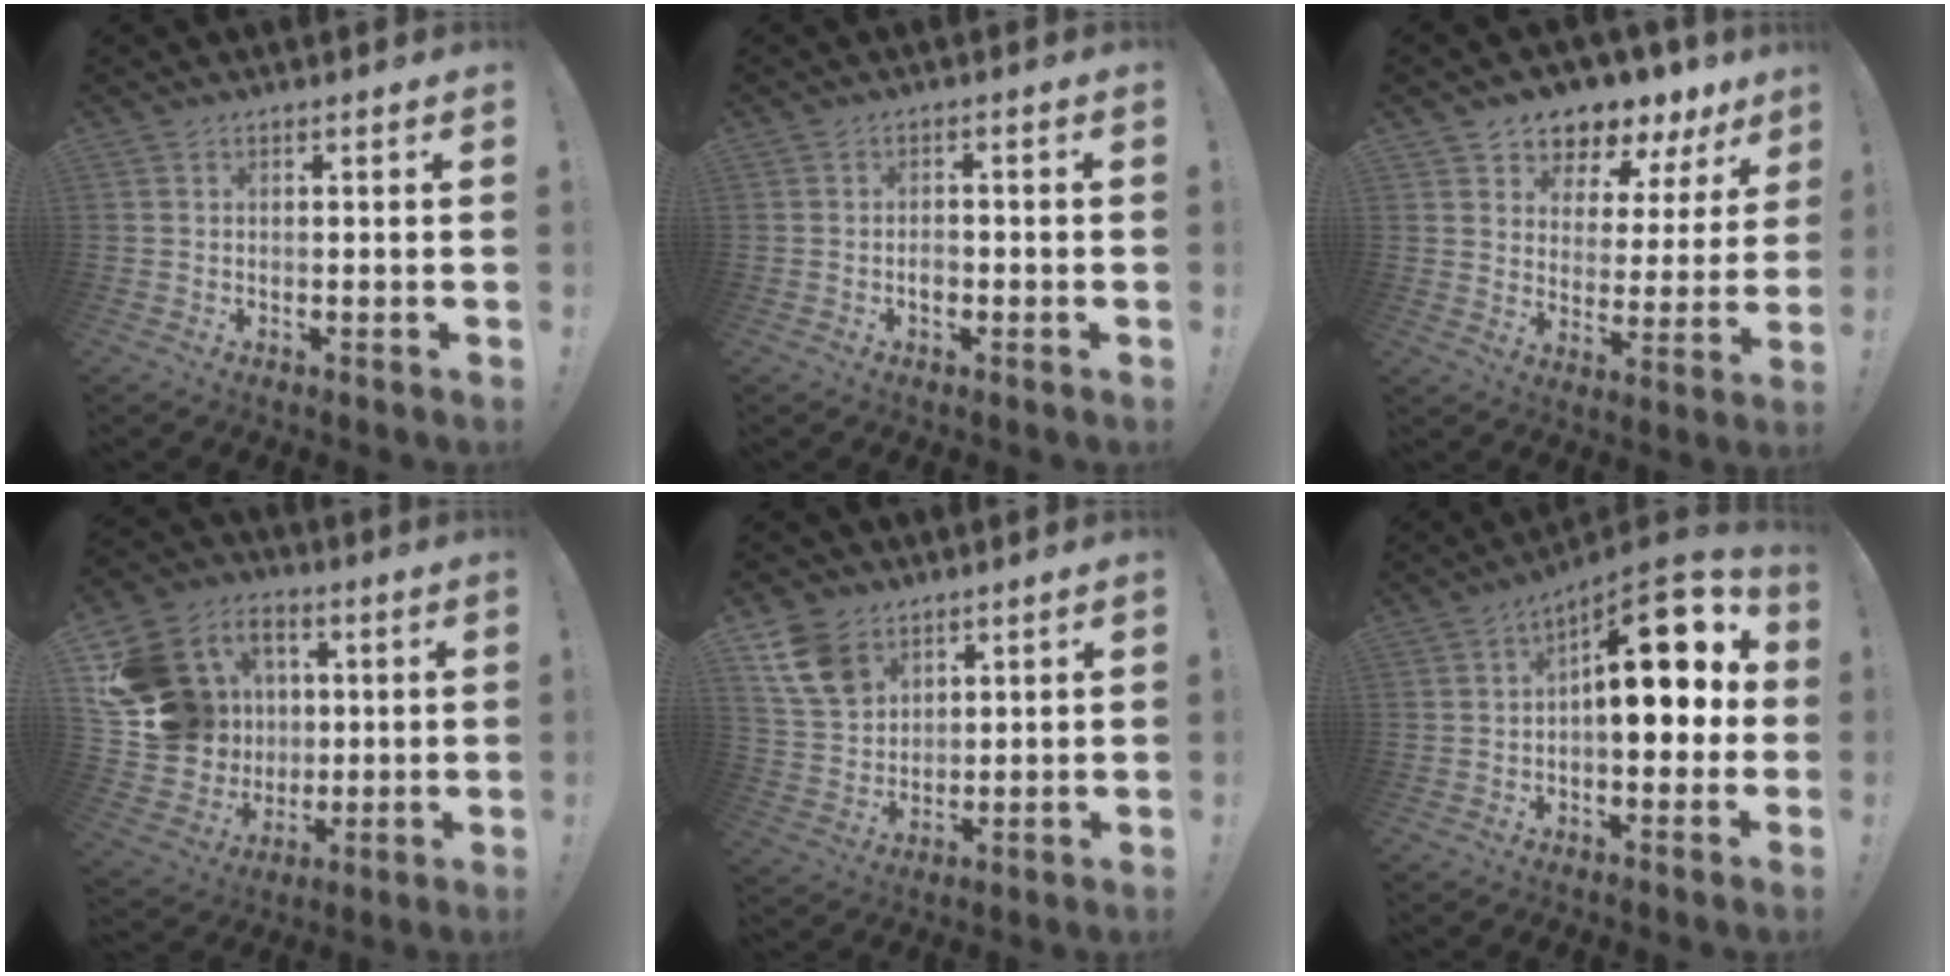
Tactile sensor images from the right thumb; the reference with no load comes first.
{"total": 2.7, "force": [-1.1, 1.9, 1.4], "torque": [-0.007, 0.000, -0.023]}
{"total": 6.5, "force": [5.4, 3.4, 1.2], "torque": [-0.021, -0.058, 0.098]}
{"total": 19.8, "force": [3.3, 18.1, 7.4], "torque": [-0.125, -0.006, 0.107]}
{"total": 11.9, "force": [6.8, 8.3, 5.1], "torque": [-0.092, -0.026, 0.139]}
{"total": 17.6, "force": [3.8, 8.0, 15.2], "torque": [-0.197, -0.021, 0.063]}